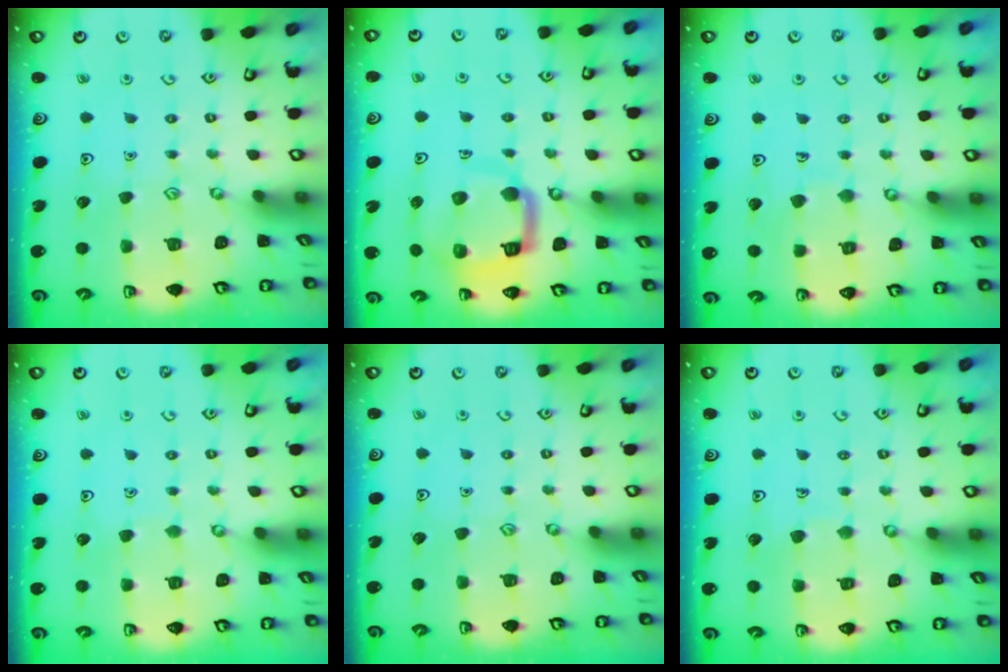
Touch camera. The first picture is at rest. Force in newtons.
{"total": 13.0, "press": 12.9, "slide": 1.5}
{"total": 4.6, "press": 4.6, "slide": 0.4}
{"total": 1.3, "press": 1.3, "slide": 0.1}
{"total": 0.0}
{"total": 3.4, "press": 3.4, "slide": 0.1}